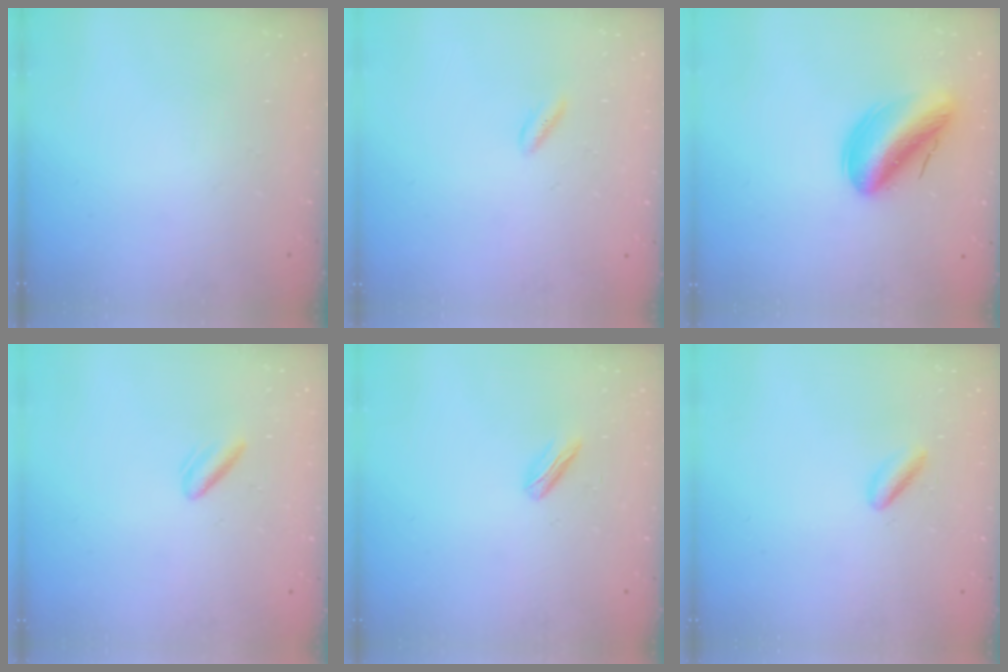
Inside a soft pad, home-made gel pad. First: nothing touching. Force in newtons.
{"total": 1.6, "press": 1.3, "slide": 0.8}
{"total": 13.0, "press": 12.9, "slide": 1.7}
{"total": 3.0, "press": 2.7, "slide": 1.3}
{"total": 2.9, "press": 2.8, "slide": 0.8}
{"total": 2.8, "press": 2.7, "slide": 0.8}